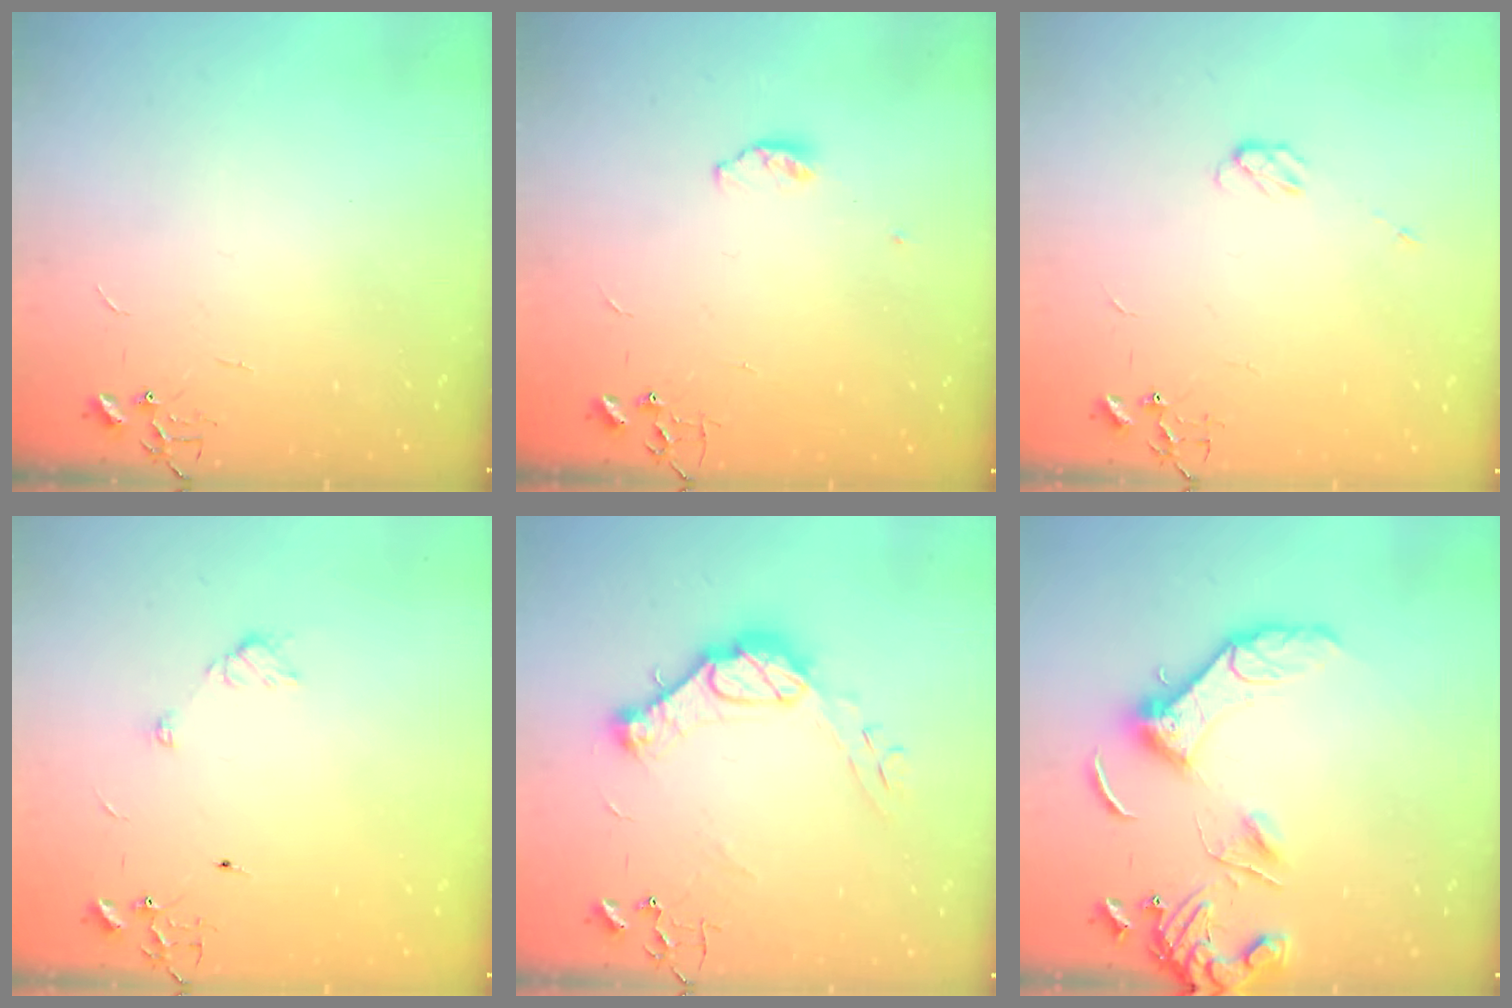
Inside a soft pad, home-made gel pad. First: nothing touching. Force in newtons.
{"total": 3.4, "press": 3.3, "slide": 0.8}
{"total": 3.5, "press": 3.5, "slide": 0.5}
{"total": 6.2, "press": 6.1, "slide": 0.8}
{"total": 14.4, "press": 14.4, "slide": 1.1}
{"total": 13.5, "press": 13.4, "slide": 1.7}